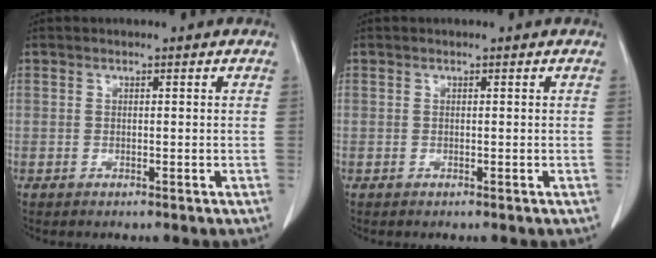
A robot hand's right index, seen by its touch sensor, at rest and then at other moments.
{"total": 0.0}